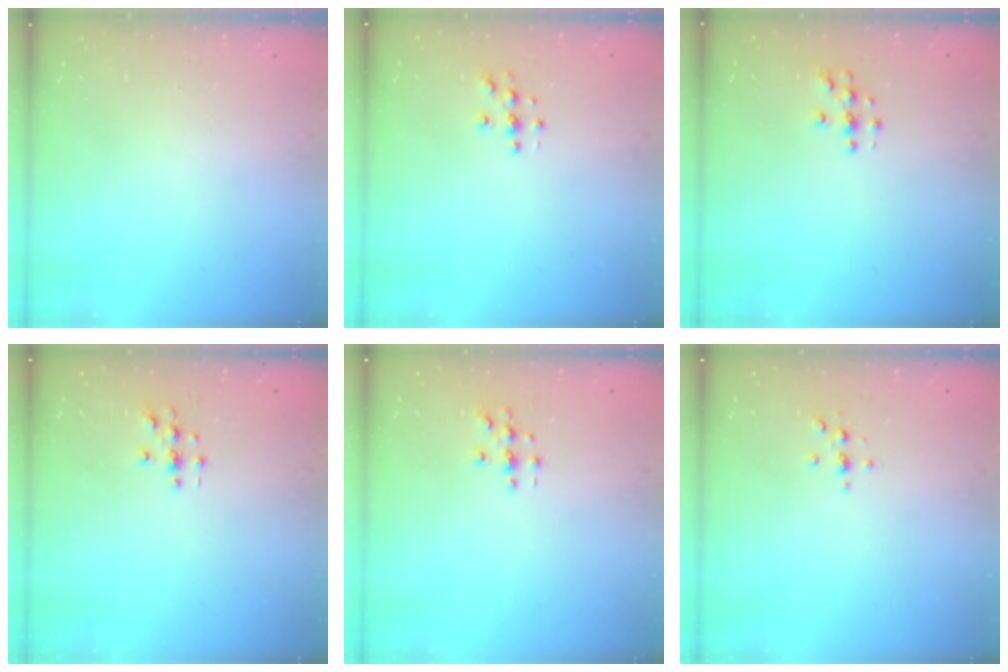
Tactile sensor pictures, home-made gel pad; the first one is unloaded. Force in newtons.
{"total": 4.6, "press": 4.6, "slide": 0.4}
{"total": 3.7, "press": 3.7, "slide": 0.2}
{"total": 3.1, "press": 3.1, "slide": 0.3}
{"total": 2.7, "press": 2.7, "slide": 0.3}
{"total": 2.3, "press": 2.3, "slide": 0.2}